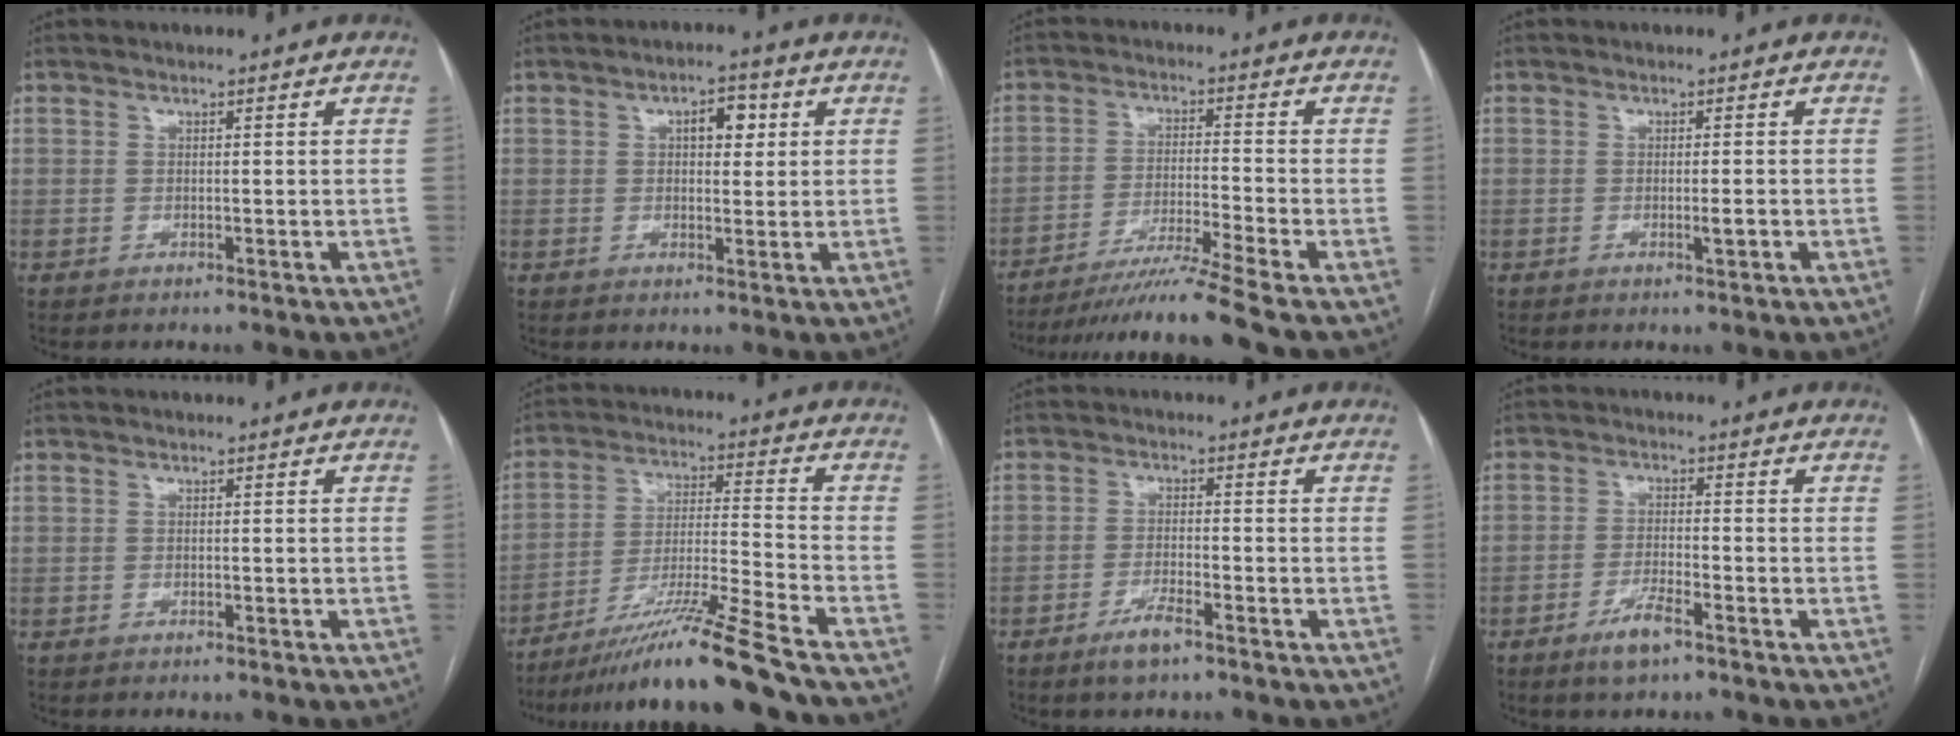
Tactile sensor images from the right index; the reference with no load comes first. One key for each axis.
{"total": 4.2, "fx": 1.3, "fy": 2.0, "fz": 3.4, "tx": -0.051, "ty": 0.014, "tz": 0.019}
{"total": 10.7, "fx": -8.9, "fy": -3.1, "fz": 5.1, "tx": -0.078, "ty": -0.032, "tz": -0.152}
{"total": 1.5, "fx": -0.6, "fy": -0.1, "fz": 1.4, "tx": -0.027, "ty": -0.003, "tz": -0.008}
{"total": 0.0}
{"total": 15.2, "fx": -12.2, "fy": -2.2, "fz": 8.9, "tx": -0.162, "ty": -0.020, "tz": -0.213}
{"total": 3.9, "fx": -2.7, "fy": 0.6, "fz": 2.8, "tx": -0.059, "ty": -0.004, "tz": -0.049}
{"total": 4.4, "fx": -2.9, "fy": 0.7, "fz": 3.2, "tx": -0.064, "ty": -0.004, "tz": -0.054}